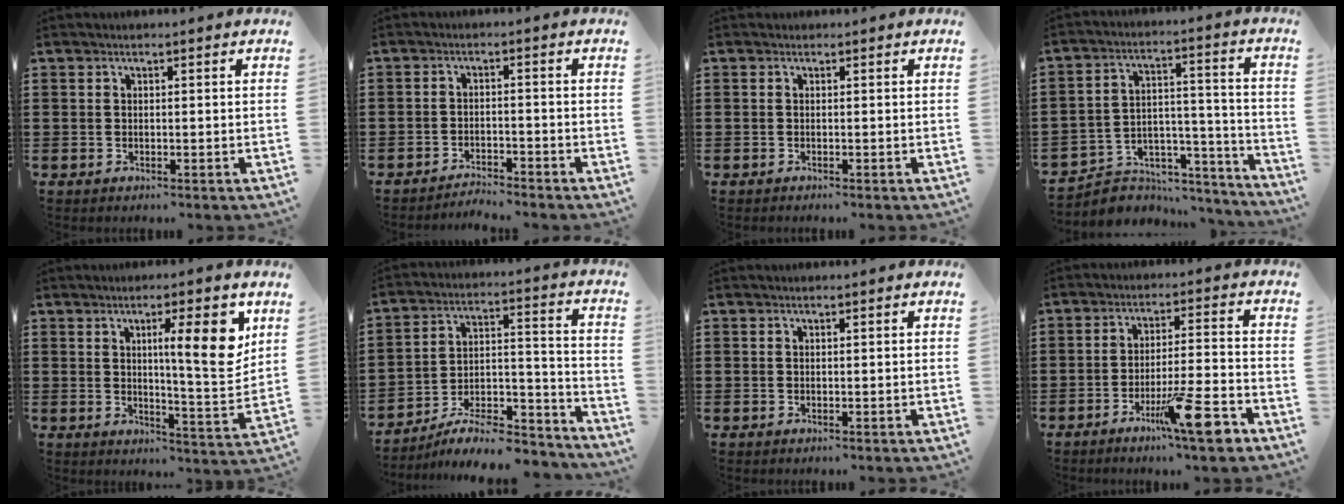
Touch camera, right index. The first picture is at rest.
{"total": 2.6, "force": [-2.6, -0.2, -0.3], "torque": [-0.003, 0.001, -0.056]}
{"total": 0.0}
{"total": 4.3, "force": [-3.4, 2.6, 0.6], "torque": [-0.020, 0.007, -0.069]}
{"total": 10.5, "force": [4.6, 1.2, 9.3], "torque": [-0.137, -0.021, 0.065]}
{"total": 9.4, "force": [-8.1, 2.4, 4.1], "torque": [-0.051, 0.025, -0.151]}
{"total": 0.0}
{"total": 10.4, "force": [-5.7, 0.6, 8.7], "torque": [-0.148, 0.000, -0.099]}